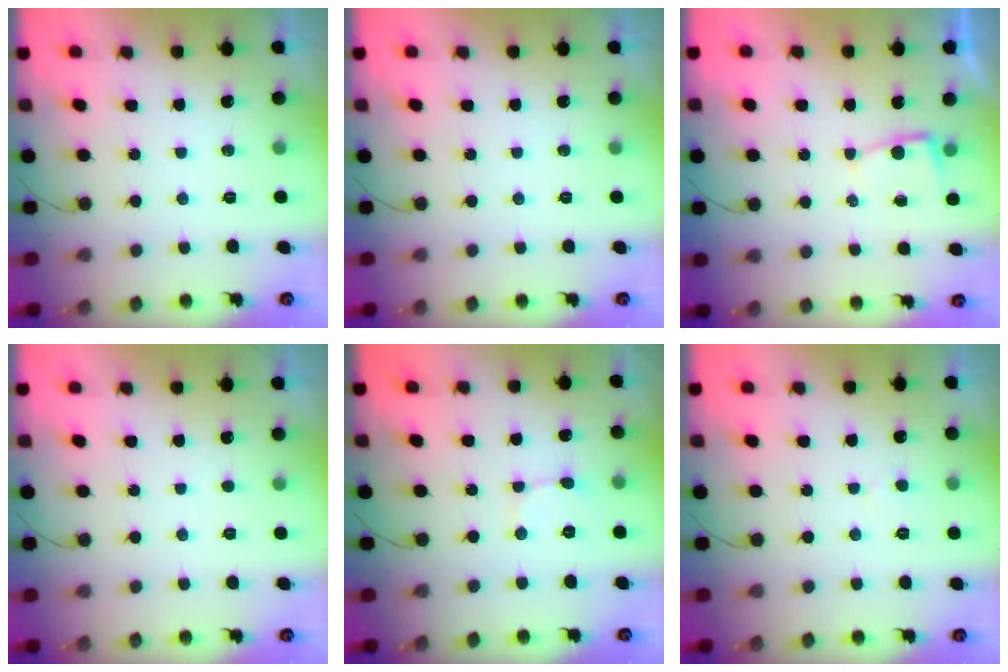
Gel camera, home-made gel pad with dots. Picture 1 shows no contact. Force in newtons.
{"total": 0.0}
{"total": 2.4, "press": 2.4, "slide": 0.3}
{"total": 1.7, "press": 1.6, "slide": 0.2}
{"total": 2.4, "press": 2.4, "slide": 0.3}
{"total": 2.6, "press": 2.6, "slide": 0.2}